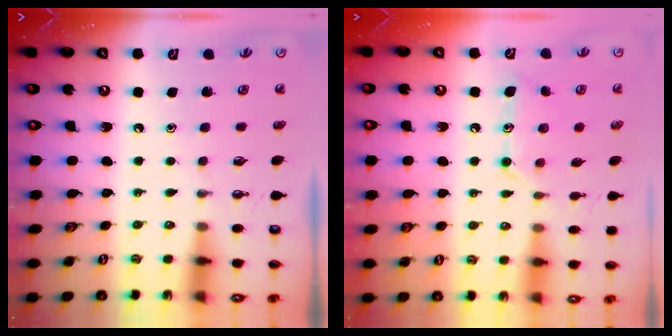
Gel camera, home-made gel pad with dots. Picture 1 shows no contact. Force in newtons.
{"total": 11.7, "press": 11.7, "slide": 0.1}